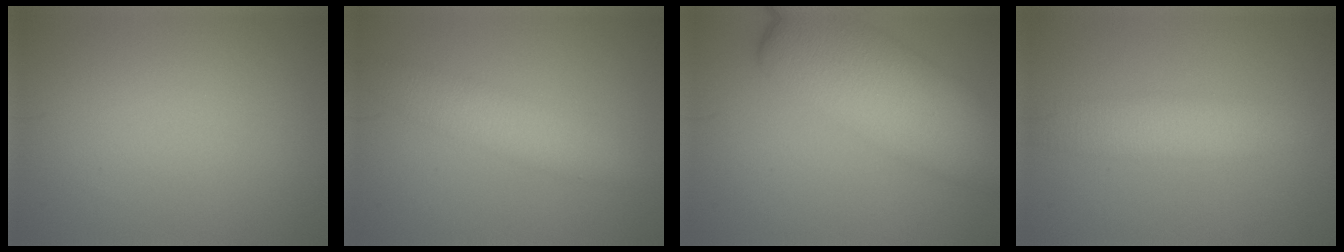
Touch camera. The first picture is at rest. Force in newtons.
{"total": 3.4, "press": 3.4, "slide": 0.0}
{"total": 10.6, "press": 10.6, "slide": 0.4}
{"total": 3.9, "press": 3.9, "slide": 0.1}